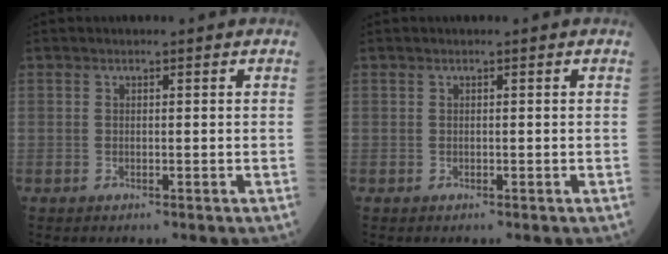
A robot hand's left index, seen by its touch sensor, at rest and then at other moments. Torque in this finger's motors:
{"motor_torque": [-0.02, 0.23, 0.01, -0.01]}